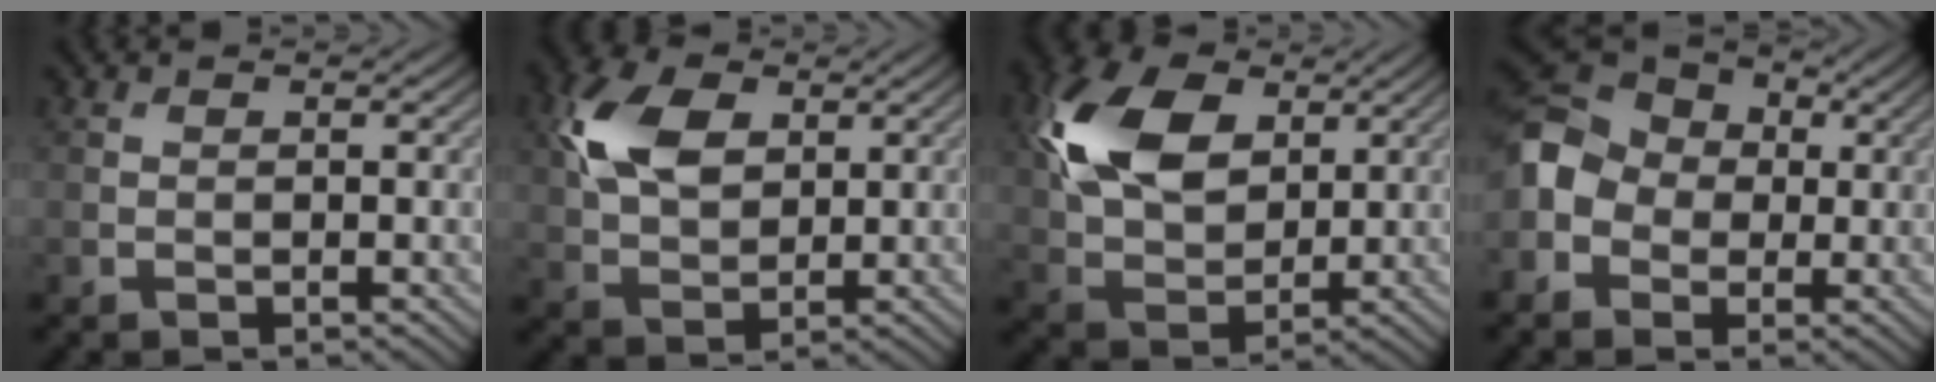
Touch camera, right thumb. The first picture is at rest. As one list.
[{"total": 8.2, "force": [2.6, 5.2, 5.8], "torque": [-0.142, 0.011, 0.047]}, {"total": 12.1, "force": [3.9, 7.7, 8.4], "torque": [-0.209, 0.019, 0.069]}, {"total": 8.2, "force": [-0.7, 6.8, 4.6], "torque": [-0.125, 0.008, -0.034]}]